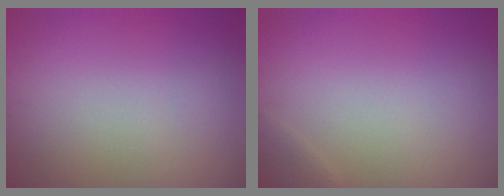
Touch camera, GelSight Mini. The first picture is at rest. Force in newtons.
{"total": 0.8, "press": 0.8, "slide": 0.1}